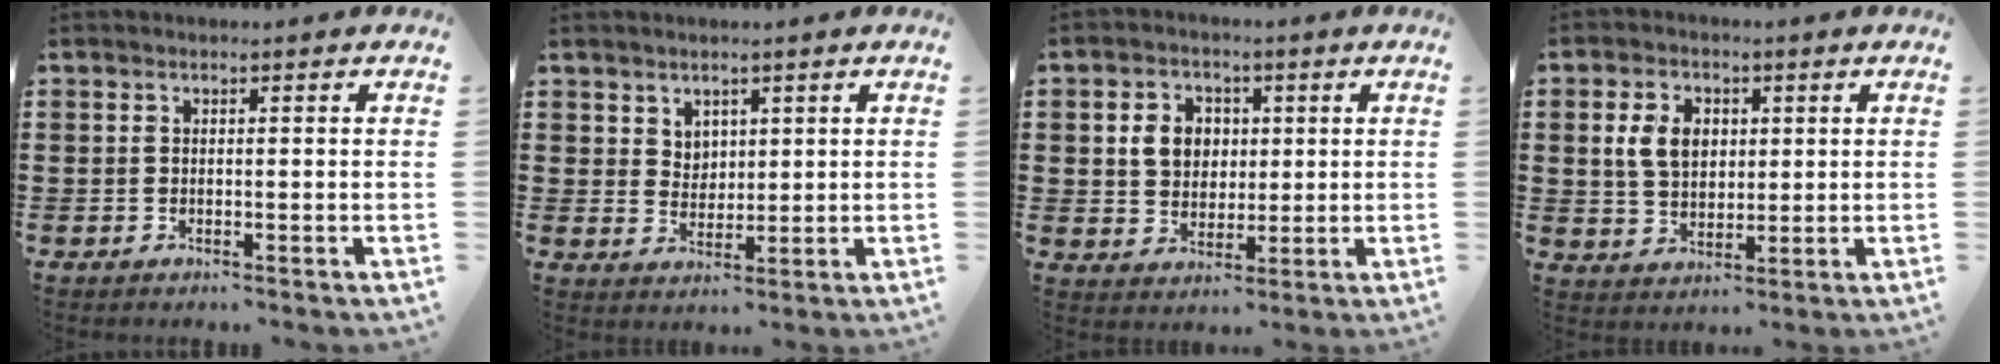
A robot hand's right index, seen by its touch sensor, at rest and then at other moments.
{"total": 4.1, "force": [2.5, 3.2, 0.6], "torque": [-0.020, 0.004, 0.045]}
{"total": 5.7, "force": [1.1, 4.9, 2.7], "torque": [-0.065, 0.014, 0.015]}
{"total": 6.0, "force": [1.3, 4.4, 3.8], "torque": [-0.089, 0.010, 0.017]}